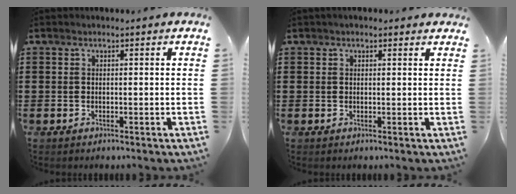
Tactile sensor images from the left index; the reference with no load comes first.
{"total": 1.0, "force": [0.8, 0.5, 0.5], "torque": [-0.011, 0.005, 0.014]}